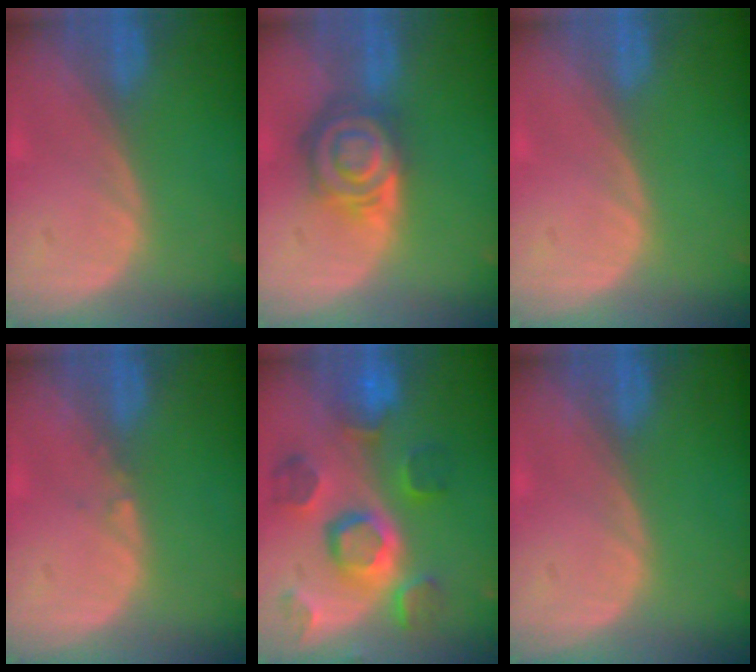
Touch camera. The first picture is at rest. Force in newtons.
{"total": 8.1, "press": 7.2, "slide": 3.9}
{"total": 0.0}
{"total": 0.6, "press": 0.5, "slide": 0.4}
{"total": 11.4, "press": 10.1, "slide": 5.2}
{"total": 0.0}